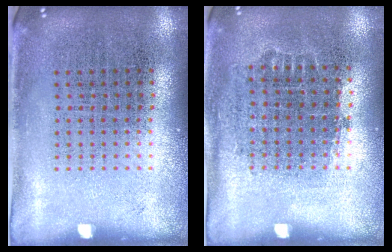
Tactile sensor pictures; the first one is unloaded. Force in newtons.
{"total": 0.7, "press": 0.6, "slide": 0.3}